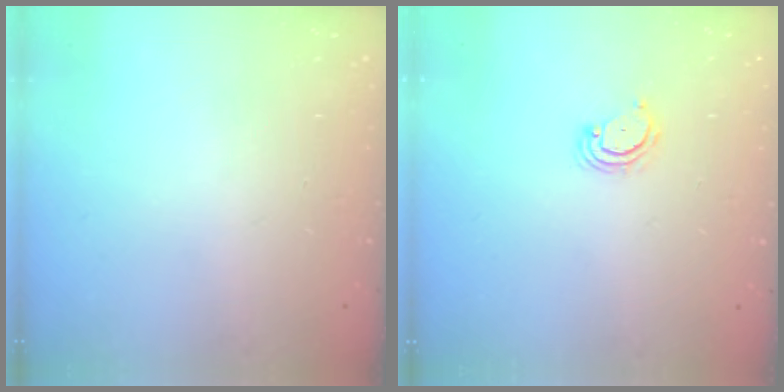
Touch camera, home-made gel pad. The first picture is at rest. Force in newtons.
{"total": 3.6, "press": 3.6, "slide": 0.4}